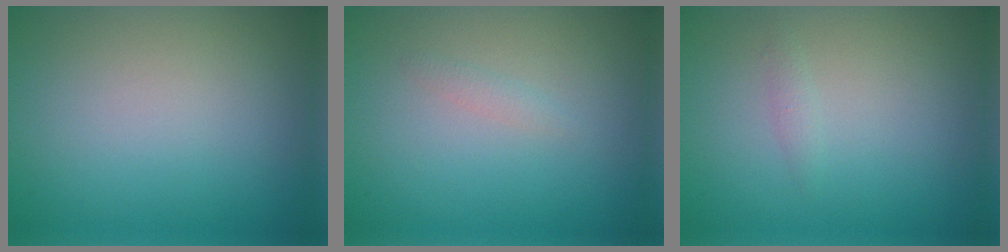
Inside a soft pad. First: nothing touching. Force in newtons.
{"total": 0.7, "press": 0.7, "slide": 0.0}
{"total": 0.7, "press": 0.7, "slide": 0.0}